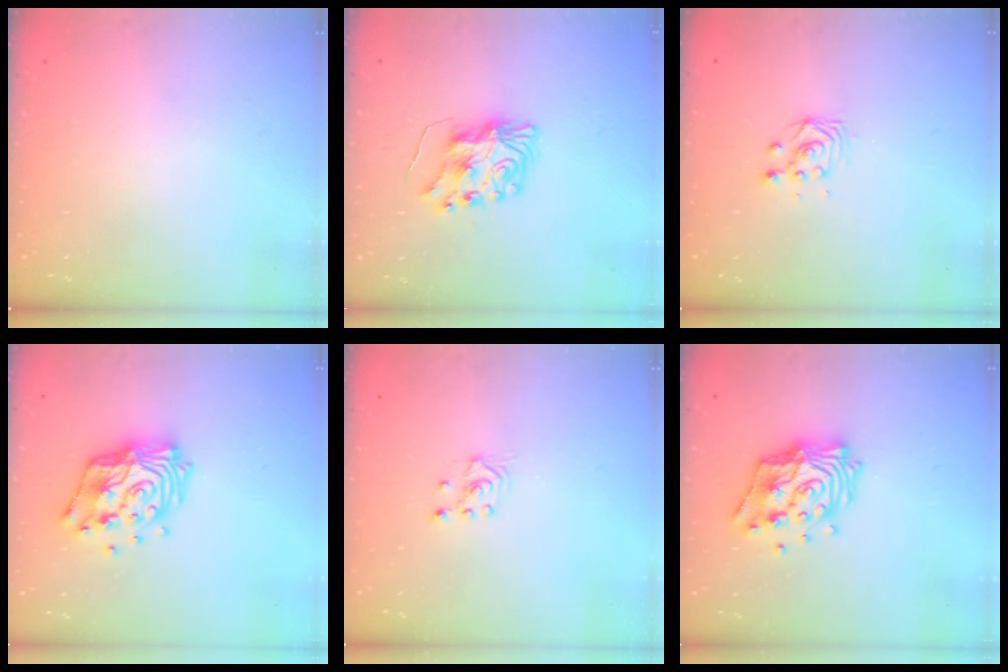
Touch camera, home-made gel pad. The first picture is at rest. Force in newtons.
{"total": 8.5, "press": 8.5, "slide": 0.4}
{"total": 2.8, "press": 2.8, "slide": 0.3}
{"total": 15.7, "press": 15.7, "slide": 1.4}
{"total": 2.6, "press": 2.4, "slide": 0.8}
{"total": 16.3, "press": 16.3, "slide": 1.3}